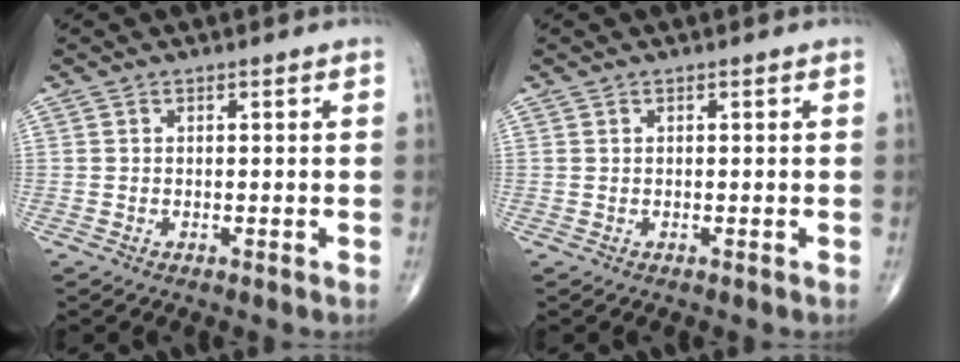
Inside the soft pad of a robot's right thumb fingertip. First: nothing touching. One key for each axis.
{"total": 0.0}